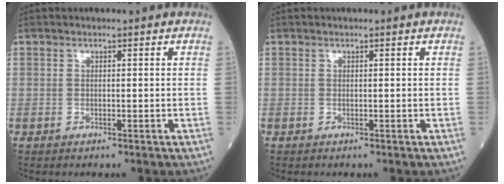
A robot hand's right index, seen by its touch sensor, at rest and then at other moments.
{"total": 0.0}